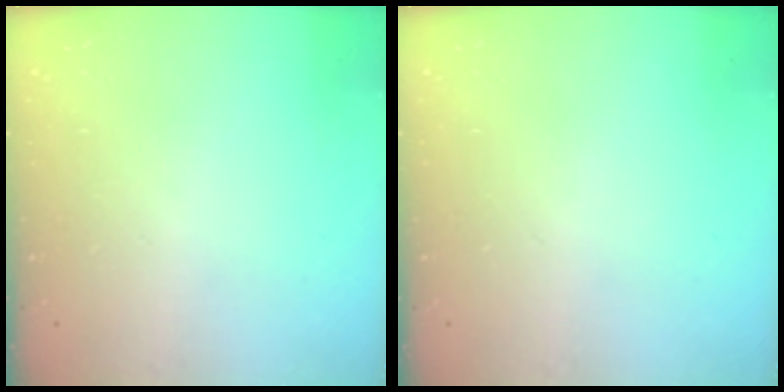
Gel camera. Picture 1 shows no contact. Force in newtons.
{"total": 0.0}